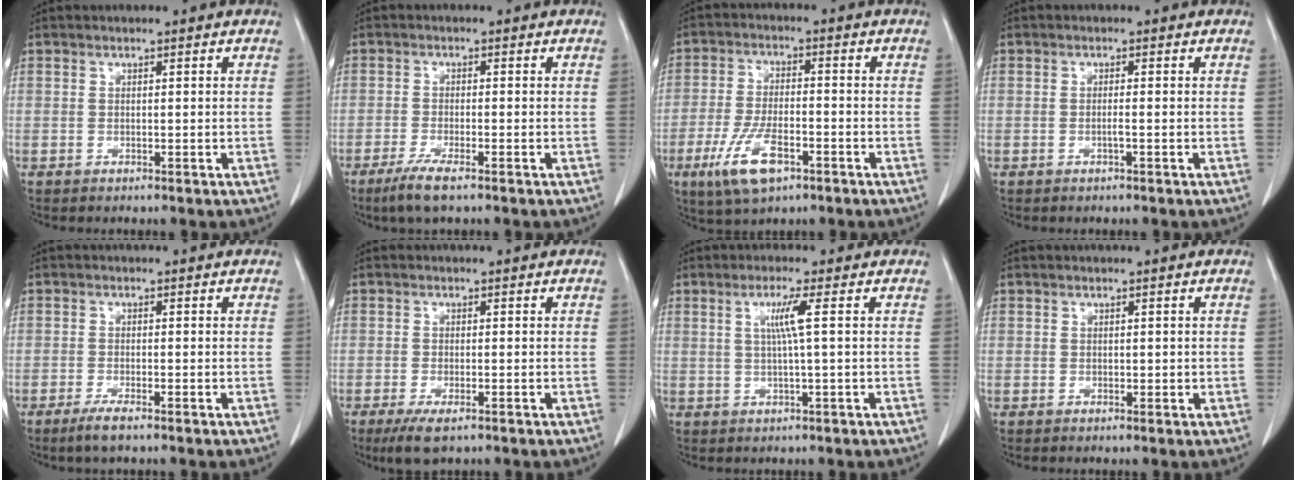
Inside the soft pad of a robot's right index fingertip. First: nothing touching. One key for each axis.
{"total": 4.5, "fx": -3.0, "fy": 0.5, "fz": 3.4, "tx": -0.071, "ty": -0.012, "tz": -0.055}
{"total": 9.1, "fx": -4.5, "fy": 3.2, "fz": 7.2, "tx": -0.151, "ty": -0.010, "tz": -0.078}
{"total": 1.0, "fx": -0.3, "fy": -0.2, "fz": 0.9, "tx": -0.020, "ty": -0.001, "tz": -0.006}
{"total": 2.7, "fx": -1.9, "fy": 0.2, "fz": 2.0, "tx": -0.043, "ty": -0.006, "tz": -0.037}
{"total": 4.2, "fx": -2.6, "fy": 1.2, "fz": 3.1, "tx": -0.060, "ty": -0.010, "tz": -0.040}
{"total": 3.9, "fx": 0.9, "fy": -0.8, "fz": 3.7, "tx": -0.075, "ty": 0.001, "tz": 0.017}
{"total": 0.7, "fx": 0.0, "fy": 0.5, "fz": 0.5, "tx": -0.007, "ty": -0.001, "tz": 0.001}